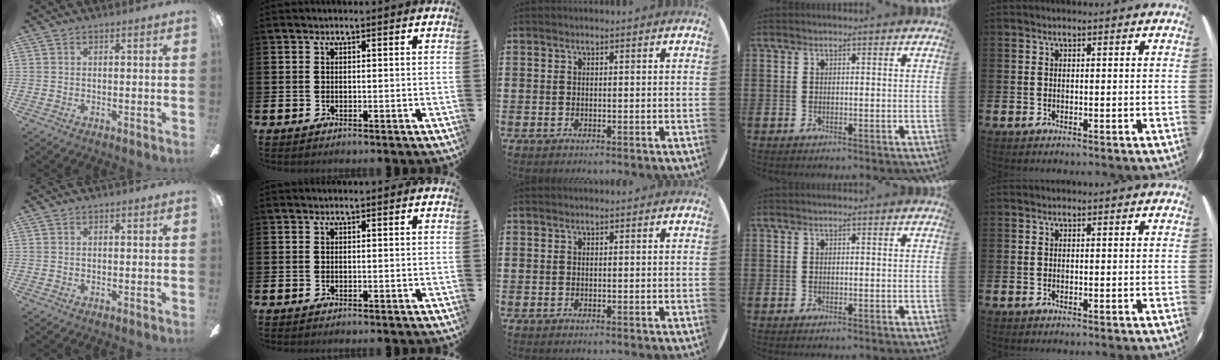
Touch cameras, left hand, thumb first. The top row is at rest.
{}